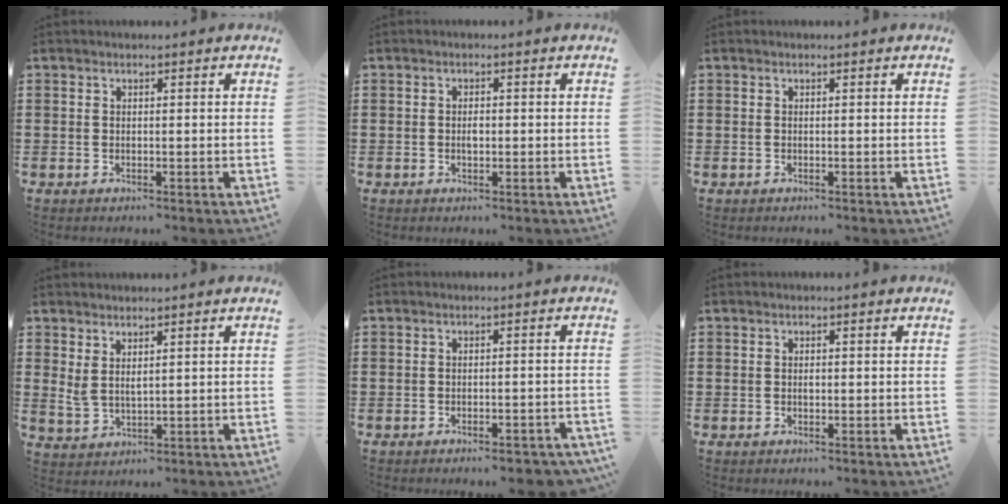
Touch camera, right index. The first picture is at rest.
{"total": 1.4, "force": [-0.1, 0.6, 1.2], "torque": [-0.023, 0.003, -0.003]}
{"total": 0.0}
{"total": 2.5, "force": [1.8, 0.7, 1.5], "torque": [-0.040, 0.001, 0.031]}
{"total": 2.2, "force": [-2.0, 0.0, 1.0], "torque": [-0.018, -0.002, -0.037]}
{"total": 0.7, "force": [0.0, 0.4, 0.6], "torque": [-0.012, 0.000, -0.001]}